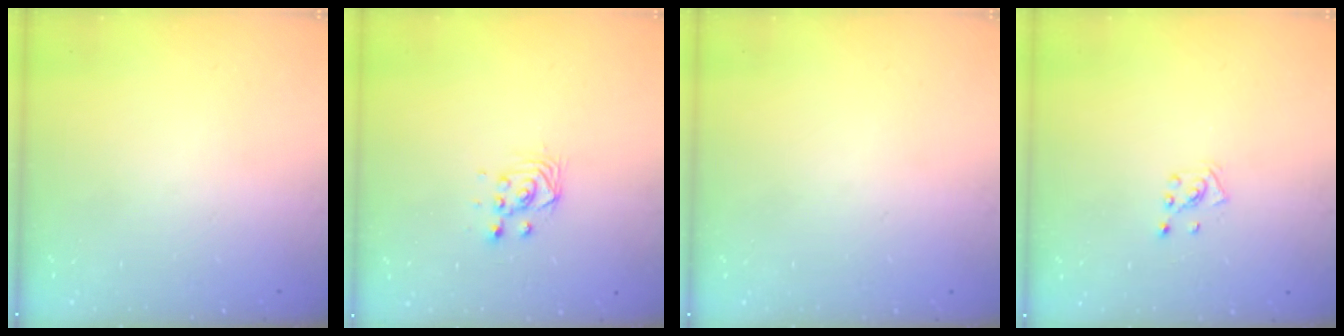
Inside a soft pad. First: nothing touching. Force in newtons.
{"total": 3.0, "press": 3.0, "slide": 0.1}
{"total": 0.0}
{"total": 2.2, "press": 2.2, "slide": 0.3}